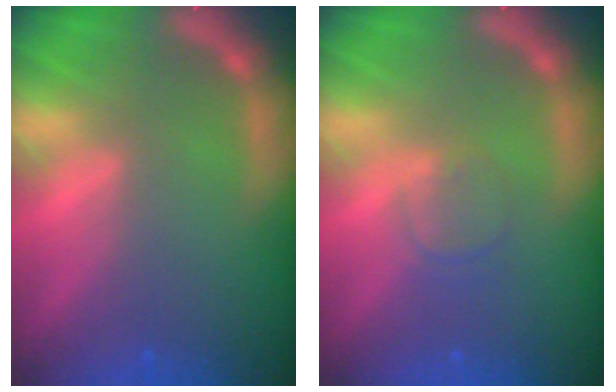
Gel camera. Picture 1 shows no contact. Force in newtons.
{"total": 1.9}